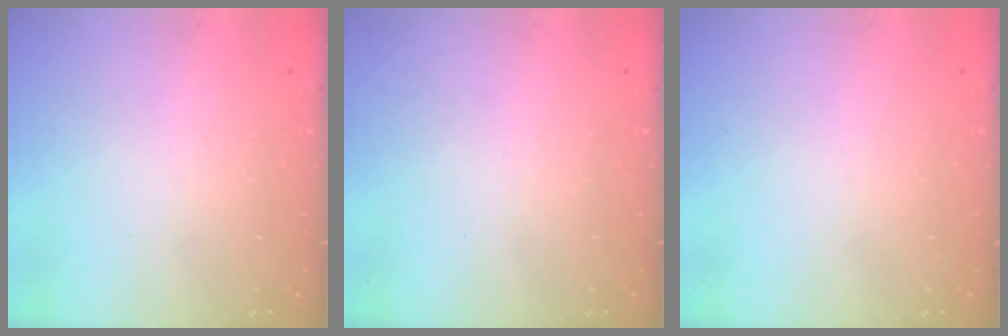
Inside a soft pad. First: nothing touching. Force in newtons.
{"total": 0.0}
{"total": 0.0}